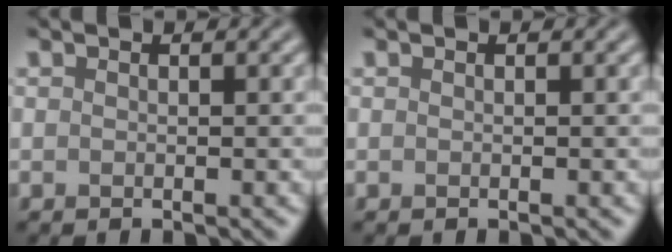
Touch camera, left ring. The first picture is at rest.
{"total": 0.0}